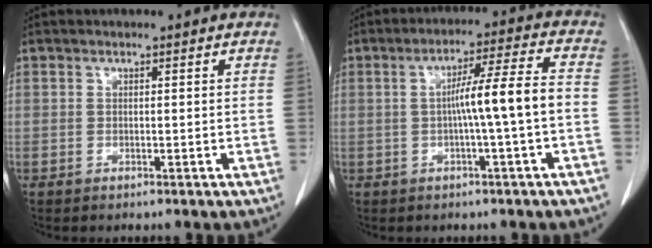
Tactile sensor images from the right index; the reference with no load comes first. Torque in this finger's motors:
{"motor_torque": [1.50, -0.38, 0.76, 0.18]}